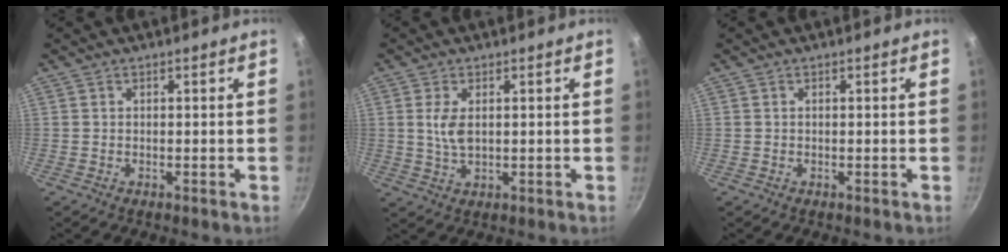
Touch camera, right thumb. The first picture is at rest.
{"total": 4.5, "force": [0.8, 2.4, 3.7], "torque": [-0.072, -0.006, 0.019]}
{"total": 0.0}